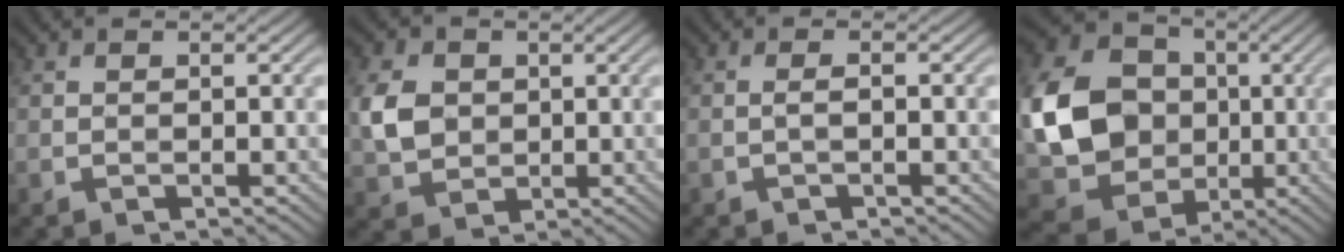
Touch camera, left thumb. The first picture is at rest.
{"total": 5.2, "force": [0.8, 4.5, 2.6], "torque": [-0.071, 0.003, 0.015]}
{"total": 0.8, "force": [-0.3, 0.1, 0.8], "torque": [-0.013, 0.005, -0.010]}
{"total": 13.5, "force": [-0.2, 11.5, 7.0], "torque": [-0.192, -0.005, -0.010]}